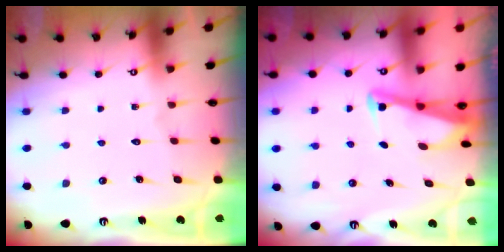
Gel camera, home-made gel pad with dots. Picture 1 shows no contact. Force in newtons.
{"total": 2.7, "press": 2.7, "slide": 0.3}